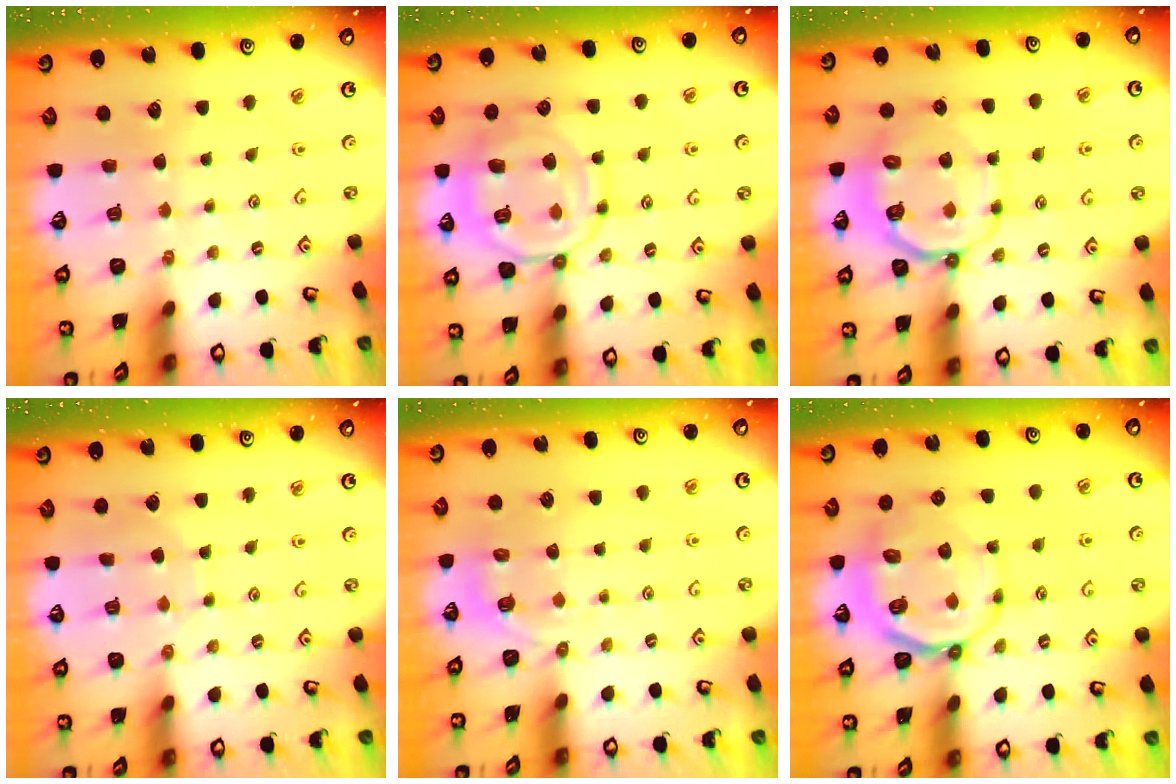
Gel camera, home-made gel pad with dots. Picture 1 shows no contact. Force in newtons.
{"total": 14.7, "press": 14.6, "slide": 1.4}
{"total": 9.0, "press": 8.8, "slide": 2.1}
{"total": 4.4, "press": 4.4, "slide": 0.4}
{"total": 2.9, "press": 2.2, "slide": 1.8}
{"total": 11.3, "press": 10.9, "slide": 3.0}